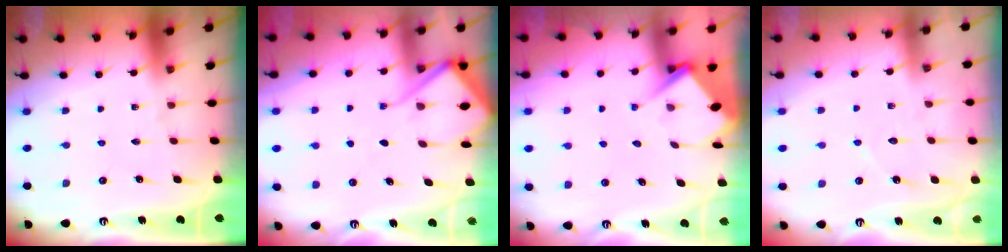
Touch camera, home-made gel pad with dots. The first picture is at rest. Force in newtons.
{"total": 6.4, "press": 6.3, "slide": 0.8}
{"total": 6.4, "press": 6.4, "slide": 0.4}
{"total": 5.5, "press": 5.4, "slide": 0.5}